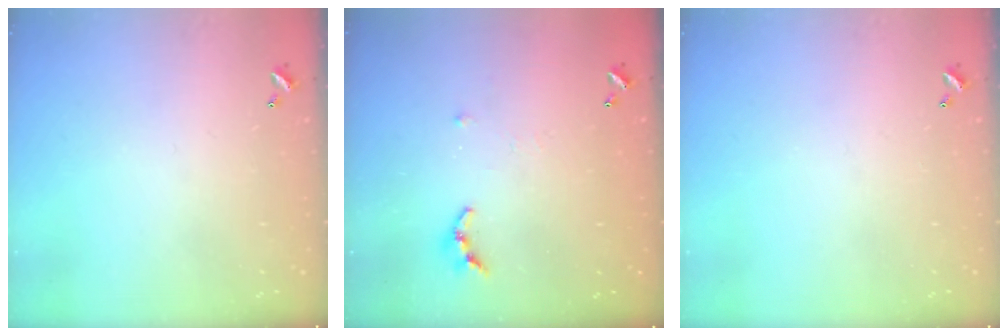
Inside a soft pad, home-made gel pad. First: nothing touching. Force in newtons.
{"total": 5.8, "press": 5.8, "slide": 0.1}
{"total": 0.0}